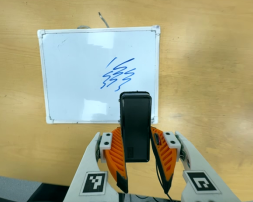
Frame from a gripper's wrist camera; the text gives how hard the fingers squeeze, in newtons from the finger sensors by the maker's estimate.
{"total": 4.1, "left": 3.0, "right": 5.3}